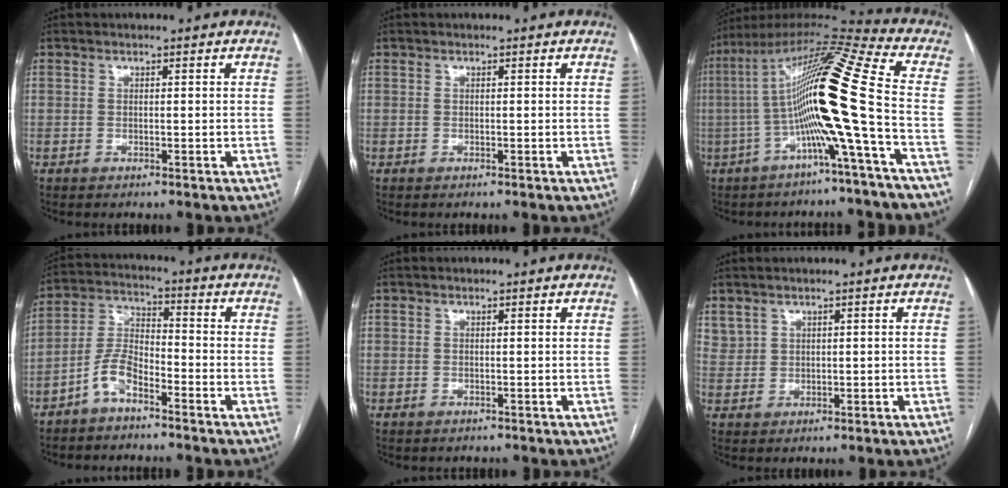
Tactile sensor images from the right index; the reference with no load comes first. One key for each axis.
{"total": 0.0}
{"total": 17.5, "fx": -3.1, "fy": -1.6, "fz": 17.2, "tx": -0.301, "ty": 0.019, "tz": -0.070}
{"total": 6.2, "fx": -4.1, "fy": 2.1, "fz": 4.1, "tx": -0.100, "ty": 0.011, "tz": -0.087}
{"total": 0.0}
{"total": 2.4, "fx": 1.7, "fy": 1.5, "fz": 0.5, "tx": -0.010, "ty": 0.008, "tz": 0.042}